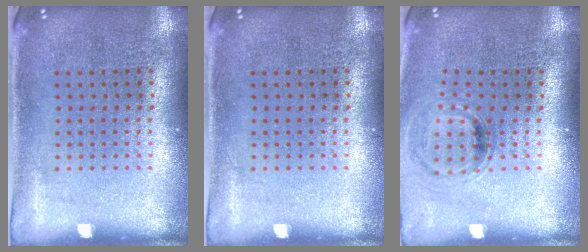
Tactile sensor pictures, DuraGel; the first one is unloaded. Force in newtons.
{"total": 0.0}
{"total": 0.9, "press": 0.8, "slide": 0.2}